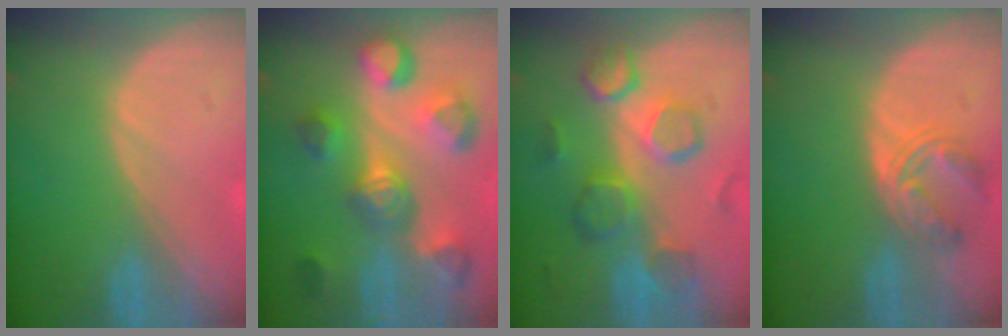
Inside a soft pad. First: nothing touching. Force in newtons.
{"total": 10.9, "press": 10.0, "slide": 4.4}
{"total": 10.2, "press": 9.1, "slide": 4.6}
{"total": 5.4, "press": 5.3, "slide": 1.4}